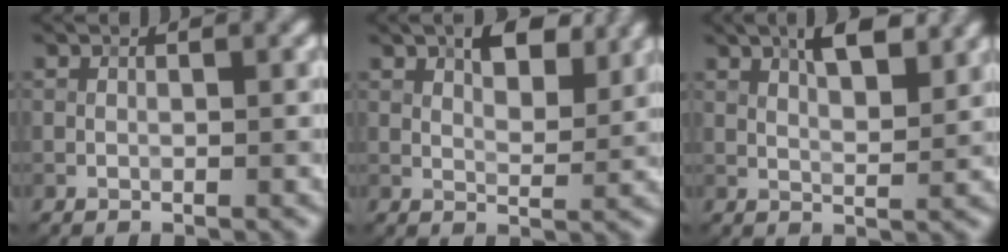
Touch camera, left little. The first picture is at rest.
{"total": 5.4, "force": [2.9, 2.2, 3.9], "torque": [-0.055, 0.008, 0.044]}
{"total": 5.2, "force": [2.8, 1.7, 4.0], "torque": [-0.059, 0.008, 0.041]}